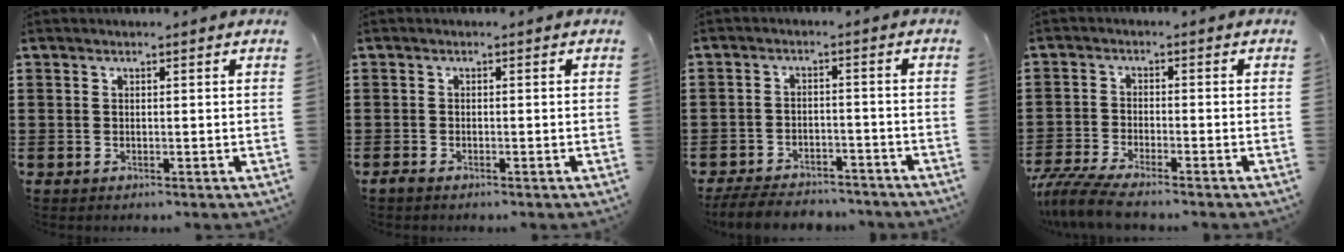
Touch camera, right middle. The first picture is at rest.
{"total": 1.0, "force": [-0.9, 0.3, 0.4], "torque": [-0.017, -0.004, -0.020]}
{"total": 5.2, "force": [-5.1, 1.1, 0.6], "torque": [-0.020, 0.009, -0.106]}
{"total": 5.3, "force": [-4.9, 0.4, 2.0], "torque": [-0.060, -0.013, -0.100]}